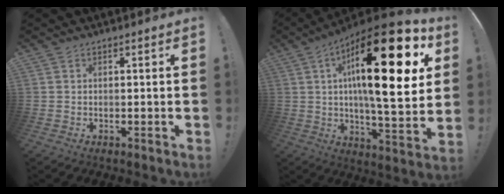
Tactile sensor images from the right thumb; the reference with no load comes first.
{"total": 28.8, "force": [9.3, 7.8, 26.1], "torque": [-0.402, -0.057, 0.143]}